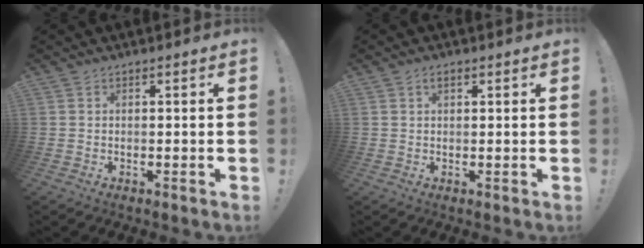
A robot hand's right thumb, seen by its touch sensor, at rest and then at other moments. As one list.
[{"total": 1.7, "force": [0.9, 0.9, 1.1], "torque": [-0.023, 0.003, 0.015]}]